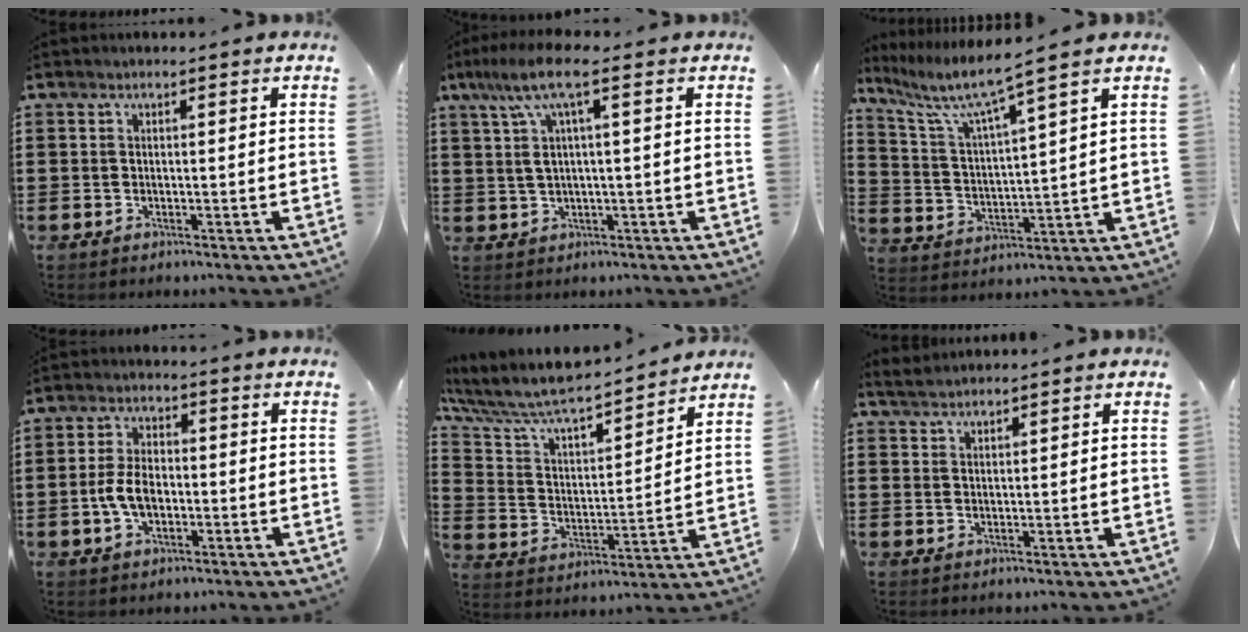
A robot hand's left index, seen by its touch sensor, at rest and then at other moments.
{"total": 6.6, "force": [1.7, 1.2, 6.2], "torque": [-0.138, 0.001, 0.020]}
{"total": 5.8, "force": [4.6, 0.0, 3.5], "torque": [-0.094, -0.036, 0.068]}
{"total": 5.7, "force": [-1.1, 3.2, 4.6], "torque": [-0.110, -0.002, -0.027]}
{"total": 8.0, "force": [7.3, 1.2, 3.0], "torque": [-0.094, -0.058, 0.120]}
{"total": 2.0, "force": [2.0, 0.2, 0.3], "torque": [-0.012, 0.005, 0.039]}